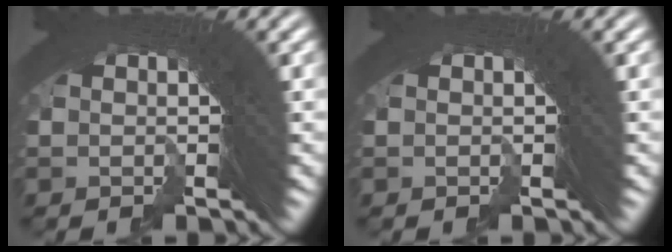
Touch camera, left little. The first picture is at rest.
{"total": 0.0}